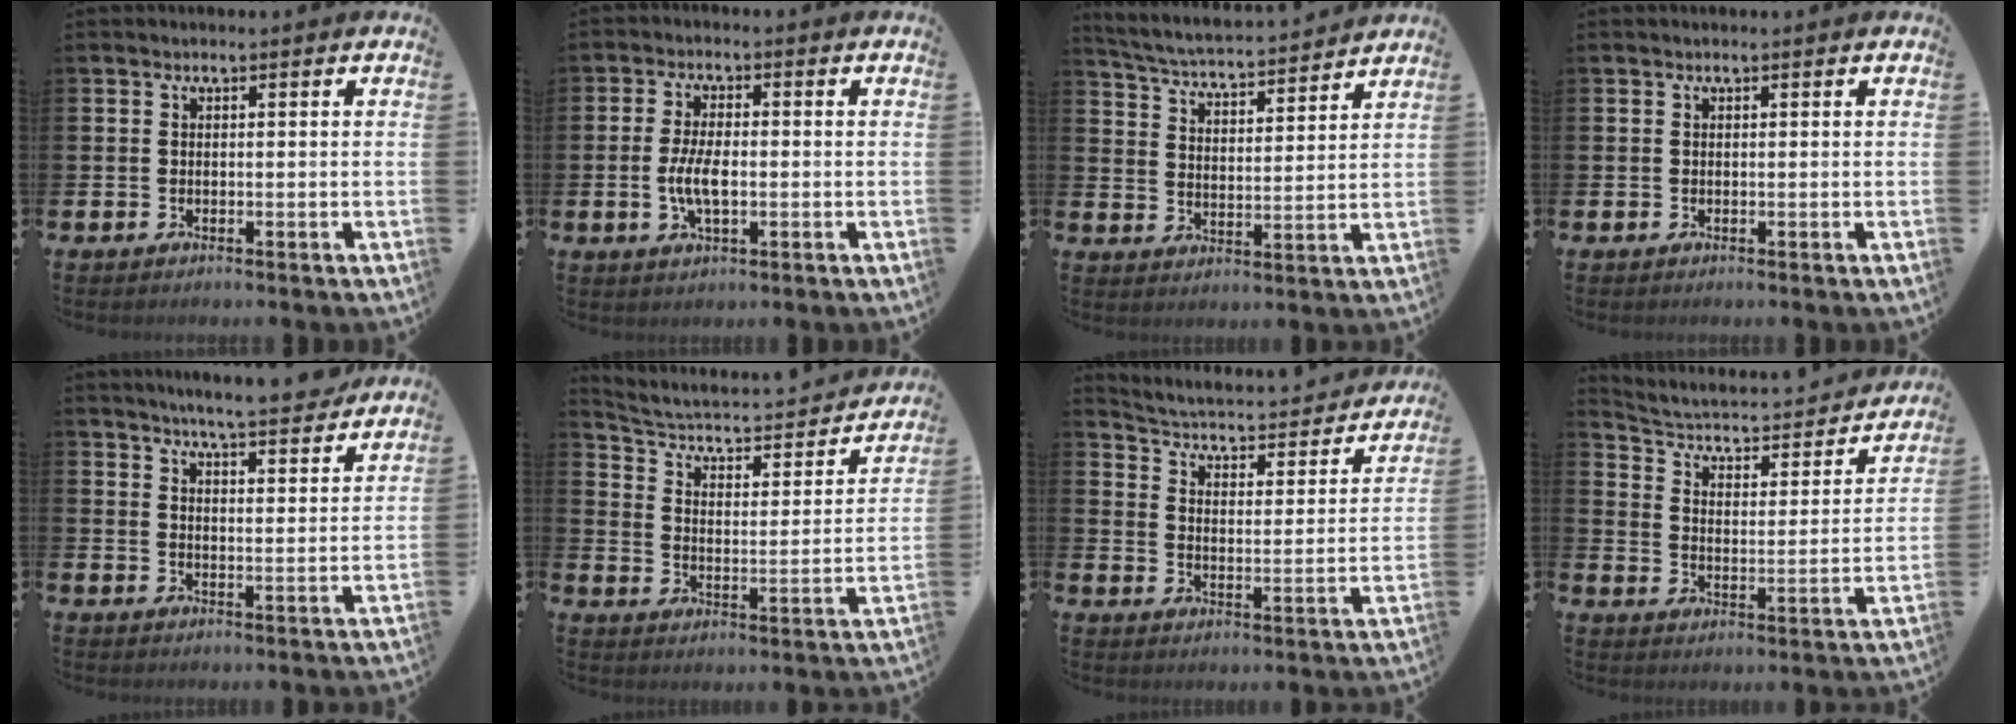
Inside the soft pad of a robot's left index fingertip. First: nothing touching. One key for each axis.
{"total": 4.9, "fx": -0.7, "fy": 2.1, "fz": 4.3, "tx": -0.090, "ty": -0.001, "tz": -0.016}
{"total": 4.7, "fx": 4.6, "fy": 0.2, "fz": 0.8, "tx": -0.040, "ty": -0.040, "tz": 0.075}
{"total": 0.0}
{"total": 6.1, "fx": 6.0, "fy": -0.2, "fz": 1.2, "tx": -0.033, "ty": -0.043, "tz": 0.103}
{"total": 5.2, "fx": 4.3, "fy": 1.9, "fz": 2.3, "tx": -0.072, "ty": -0.033, "tz": 0.061}
{"total": 3.7, "fx": 3.3, "fy": 1.1, "fz": 1.1, "tx": -0.048, "ty": -0.034, "tz": 0.044}
{"total": 4.6, "fx": 3.8, "fy": 2.0, "fz": 1.8, "tx": -0.063, "ty": -0.032, "tz": 0.053}